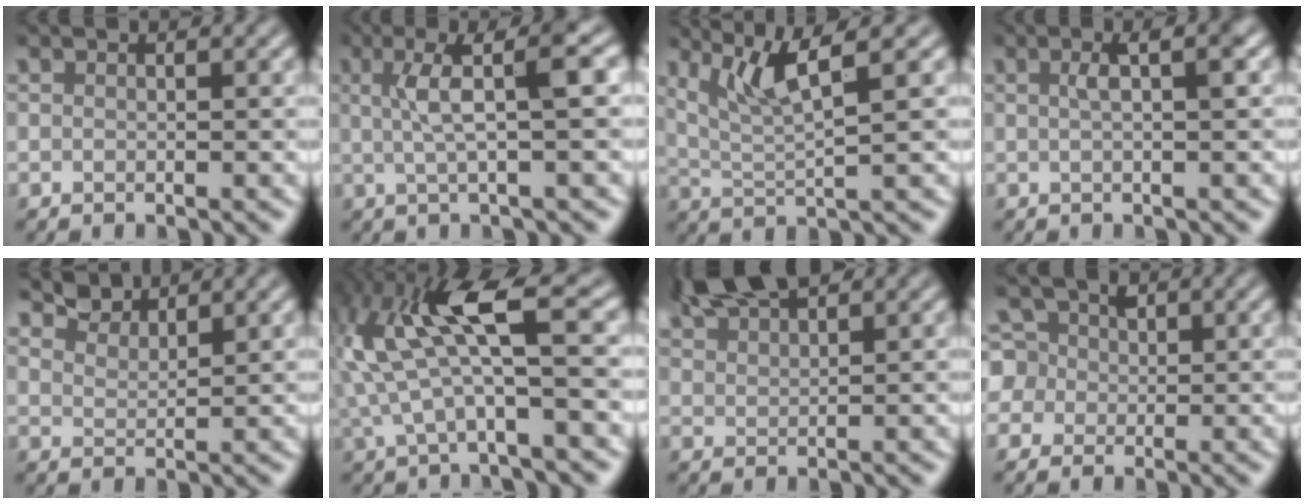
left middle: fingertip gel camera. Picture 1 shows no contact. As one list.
[{"total": 5.4, "force": [1.1, 0.9, 5.2], "torque": [-0.079, 0.016, 0.017]}, {"total": 4.9, "force": [2.7, 0.8, 4.0], "torque": [-0.071, 0.004, 0.052]}, {"total": 3.0, "force": [0.7, 0.7, 2.8], "torque": [-0.035, 0.016, 0.005]}, {"total": 2.7, "force": [2.6, 0.6, 0.5], "torque": [-0.009, 0.001, 0.048]}, {"total": 8.3, "force": [2.3, 2.3, 7.7], "torque": [-0.168, 0.007, 0.043]}, {"total": 4.6, "force": [4.1, 0.9, 2.0], "torque": [-0.032, 0.014, 0.076]}, {"total": 5.2, "force": [1.4, 4.7, 1.8], "torque": [-0.042, 0.034, 0.001]}]